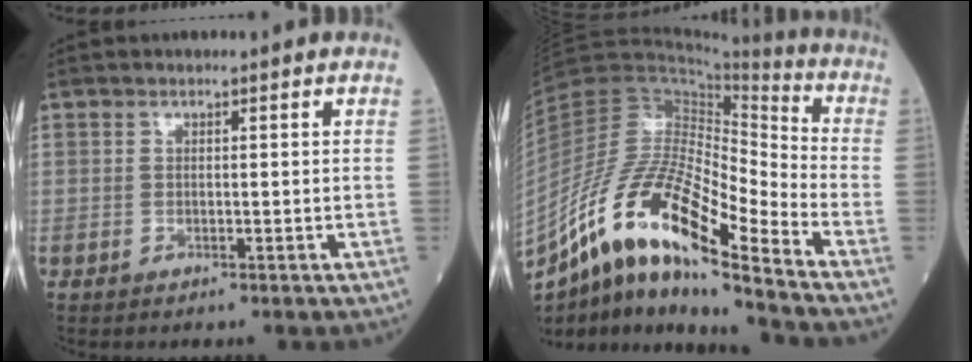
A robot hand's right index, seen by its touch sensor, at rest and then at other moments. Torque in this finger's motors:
{"motor_torque": [1.08, -1.06, 0.48, 0.21]}